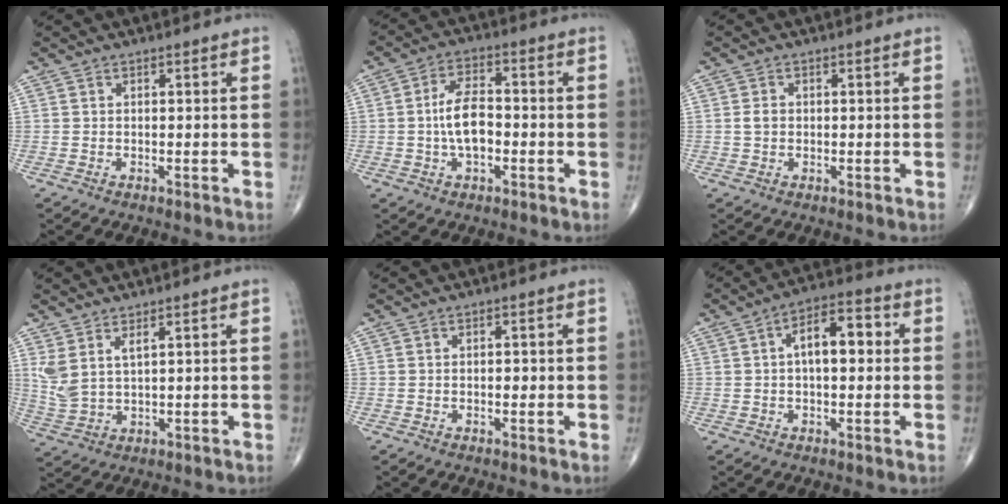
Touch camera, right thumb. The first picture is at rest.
{"total": 8.0, "force": [-1.1, 4.2, 6.8], "torque": [-0.123, 0.018, -0.026]}
{"total": 1.8, "force": [0.0, 1.4, 1.1], "torque": [-0.020, 0.005, 0.001]}
{"total": 5.4, "force": [2.7, 2.0, 4.3], "torque": [-0.104, -0.015, 0.068]}
{"total": 1.1, "force": [-0.1, 0.6, 0.9], "torque": [-0.013, 0.000, -0.001]}
{"total": 9.2, "force": [1.2, 4.6, 7.9], "torque": [-0.112, 0.026, 0.011]}